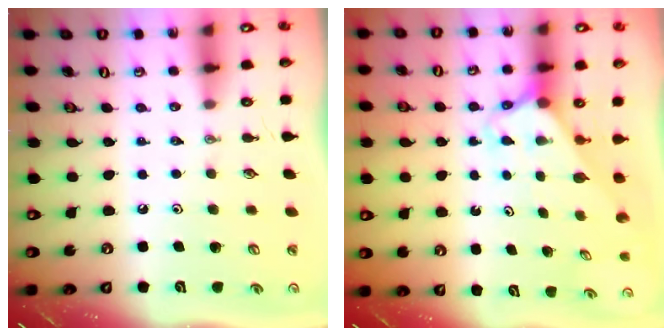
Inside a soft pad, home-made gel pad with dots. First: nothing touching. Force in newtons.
{"total": 2.4, "press": 2.4, "slide": 0.1}